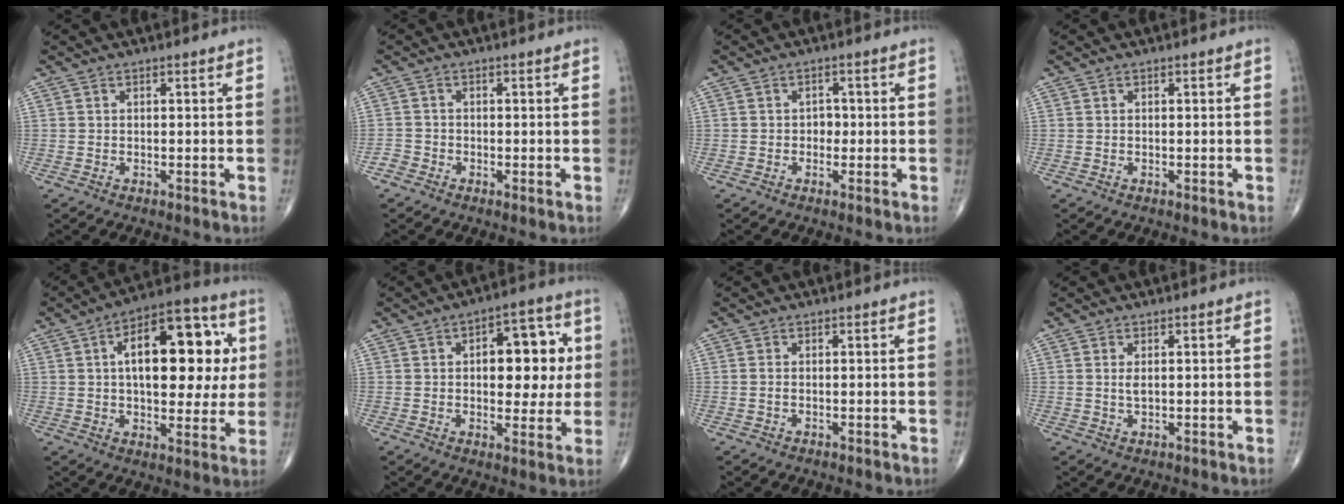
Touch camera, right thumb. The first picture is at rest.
{"total": 1.6, "force": [-1.1, 1.1, 0.3], "torque": [-0.001, 0.000, -0.029]}
{"total": 1.9, "force": [-0.3, 1.5, 1.0], "torque": [0.000, 0.006, -0.010]}
{"total": 0.0}
{"total": 20.8, "force": [4.1, 10.5, 17.5], "torque": [-0.216, 0.015, 0.051]}
{"total": 13.3, "force": [2.0, 7.2, 11.1], "torque": [-0.099, 0.013, 0.025]}
{"total": 0.6, "force": [-0.1, 0.3, 0.5], "torque": [-0.012, 0.000, -0.002]}
{"total": 1.6, "force": [0.4, 0.7, 1.4], "torque": [-0.026, -0.002, 0.009]}